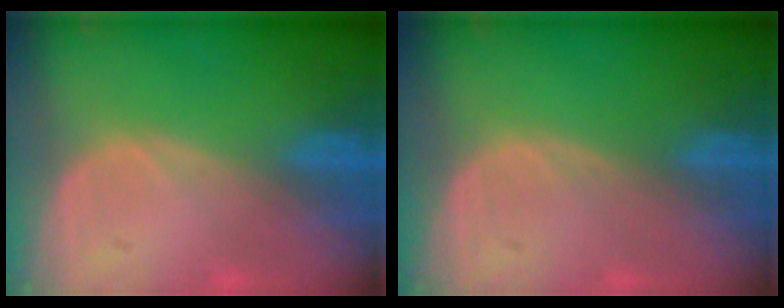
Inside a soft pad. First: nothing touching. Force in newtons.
{"total": 0.0}